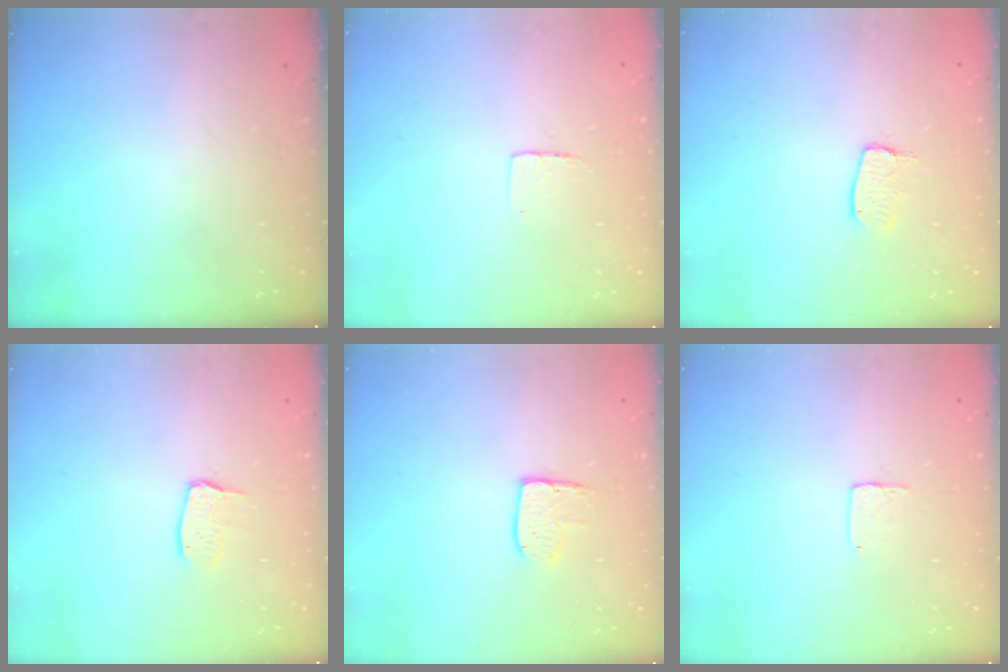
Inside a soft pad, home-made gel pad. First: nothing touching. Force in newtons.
{"total": 3.5, "press": 3.5, "slide": 0.3}
{"total": 5.5, "press": 5.5, "slide": 0.3}
{"total": 3.0, "press": 3.0, "slide": 0.2}
{"total": 8.4, "press": 8.4, "slide": 0.3}
{"total": 3.9, "press": 3.9, "slide": 0.1}